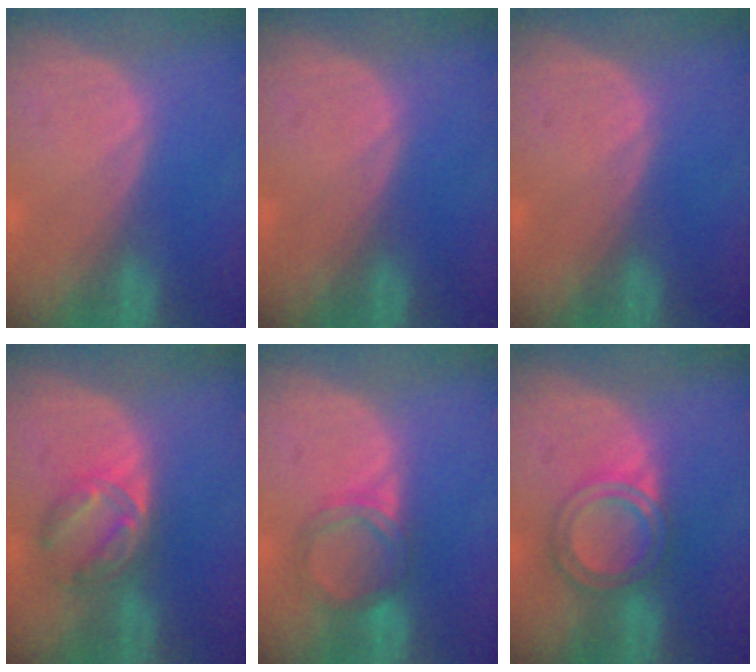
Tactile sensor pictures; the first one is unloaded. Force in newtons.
{"total": 0.0}
{"total": 0.0}
{"total": 5.9, "press": 5.5, "slide": 2.0}
{"total": 4.7, "press": 4.4, "slide": 1.7}
{"total": 6.1, "press": 5.5, "slide": 2.8}